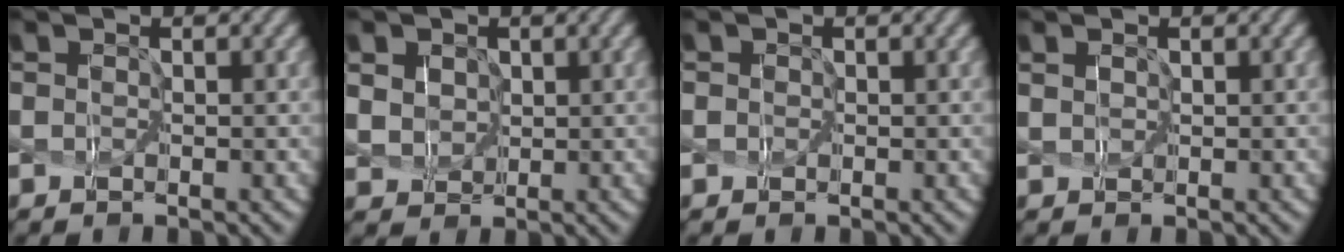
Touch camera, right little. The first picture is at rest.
{"total": 6.4, "force": [2.8, 5.0, 2.8], "torque": [-0.079, 0.018, 0.045]}
{"total": 1.9, "force": [0.5, 1.7, 0.8], "torque": [0.003, 0.019, -0.016]}
{"total": 1.0, "force": [0.5, 0.8, 0.5], "torque": [-0.010, 0.009, 0.008]}